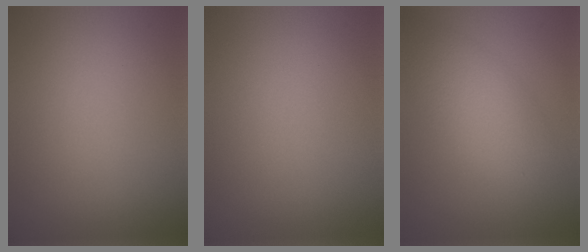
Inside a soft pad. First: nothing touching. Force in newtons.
{"total": 0.0}
{"total": 5.0, "press": 5.0, "slide": 0.1}